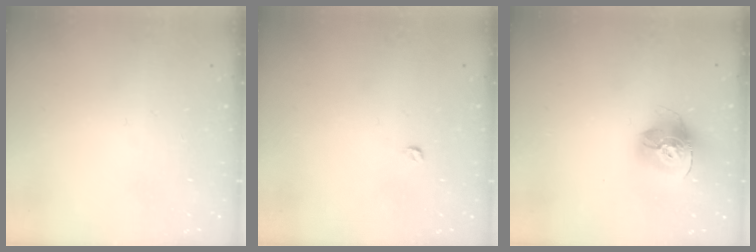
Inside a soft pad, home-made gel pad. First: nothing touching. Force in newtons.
{"total": 3.0, "press": 2.9, "slide": 0.4}
{"total": 16.3, "press": 16.2, "slide": 1.5}